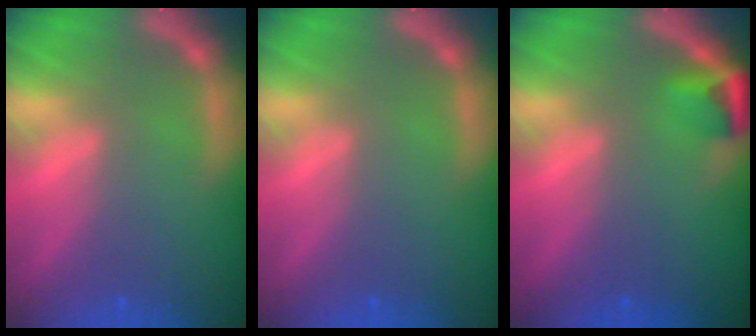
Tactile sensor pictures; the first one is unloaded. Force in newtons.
{"total": 0.0}
{"total": 2.4}